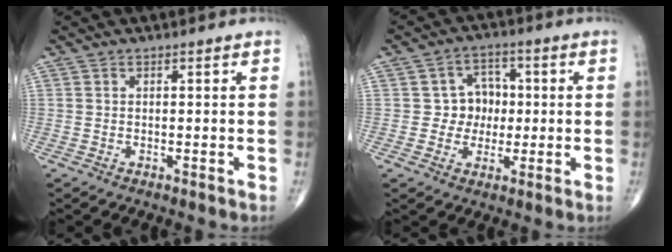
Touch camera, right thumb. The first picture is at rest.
{"total": 6.4, "force": [0.0, 5.8, 2.6], "torque": [0.006, 0.014, -0.009]}